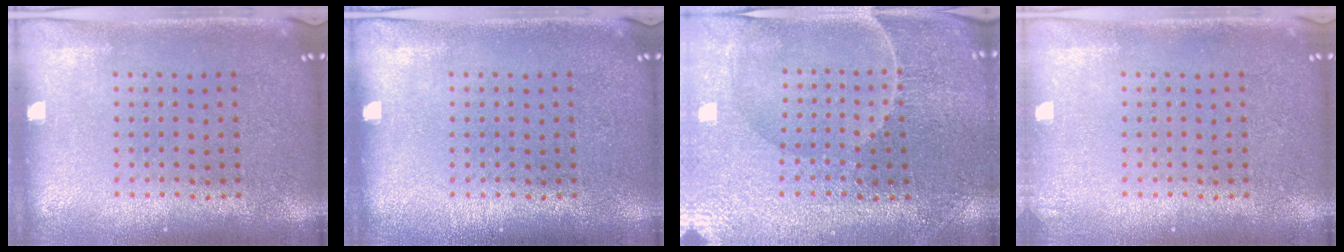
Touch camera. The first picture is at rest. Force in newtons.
{"total": 0.0}
{"total": 1.9, "press": 1.9, "slide": 0.2}
{"total": 0.6, "press": 0.6, "slide": 0.0}